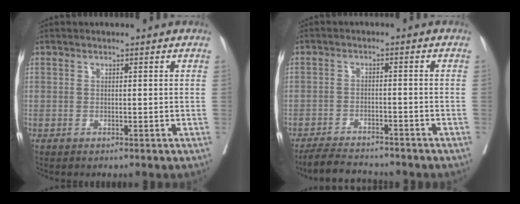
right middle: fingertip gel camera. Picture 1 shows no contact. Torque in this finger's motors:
{"motor_torque": [0.03, -0.13, 0.01, 0.01]}